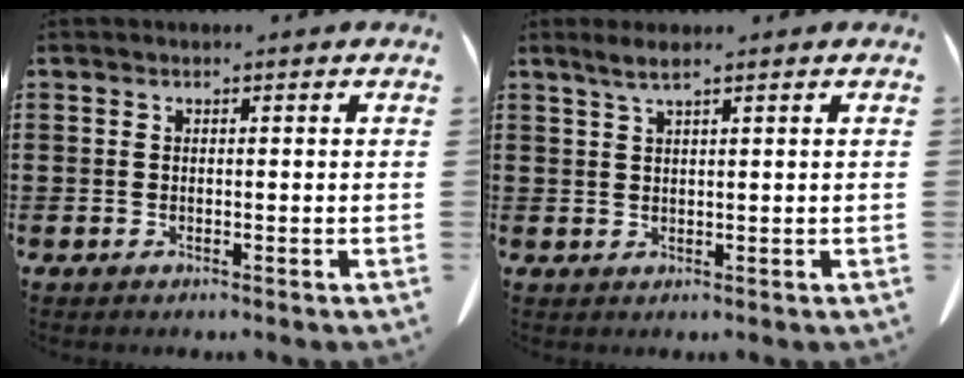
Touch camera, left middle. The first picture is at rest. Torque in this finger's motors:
{"motor_torque": [0.22, 0.12, 0.17, 0.06]}